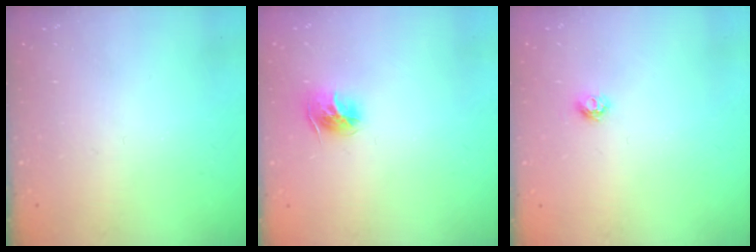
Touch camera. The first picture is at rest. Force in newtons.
{"total": 10.3, "press": 10.3, "slide": 0.6}
{"total": 4.6, "press": 4.5, "slide": 0.6}